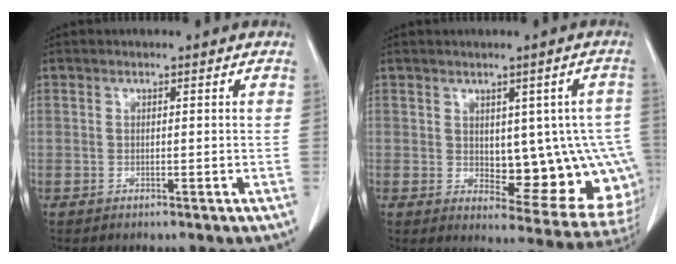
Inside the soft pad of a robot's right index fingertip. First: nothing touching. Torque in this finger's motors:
{"motor_torque": [0.26, 0.12, 0.18, 0.04]}